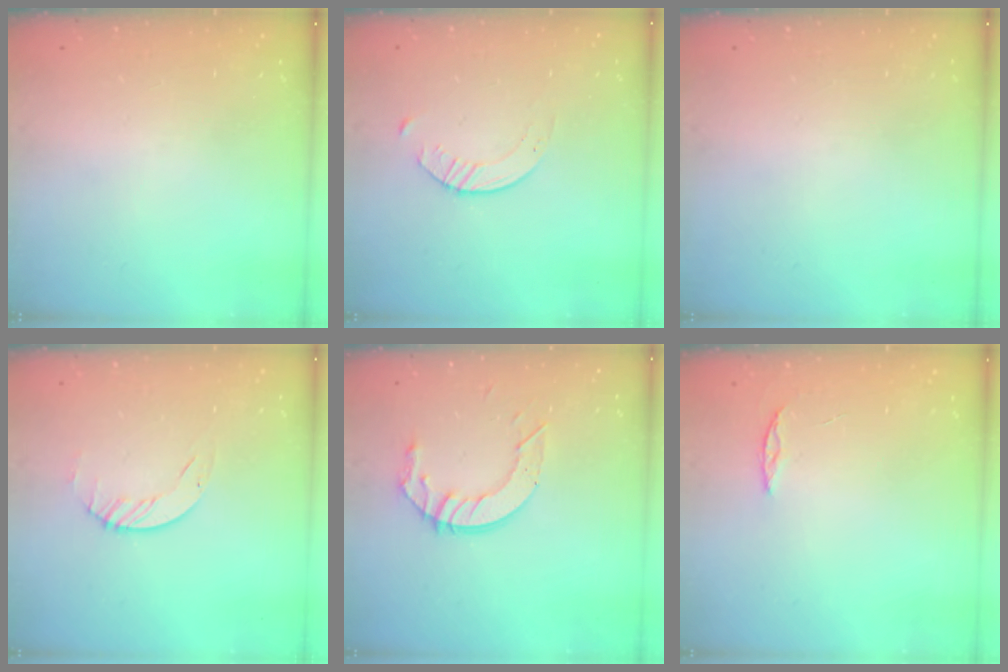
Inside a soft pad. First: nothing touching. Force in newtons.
{"total": 2.1, "press": 2.0, "slide": 0.3}
{"total": 0.0}
{"total": 1.9, "press": 1.9, "slide": 0.2}
{"total": 8.9, "press": 8.9, "slide": 0.7}
{"total": 2.4, "press": 2.4, "slide": 0.2}